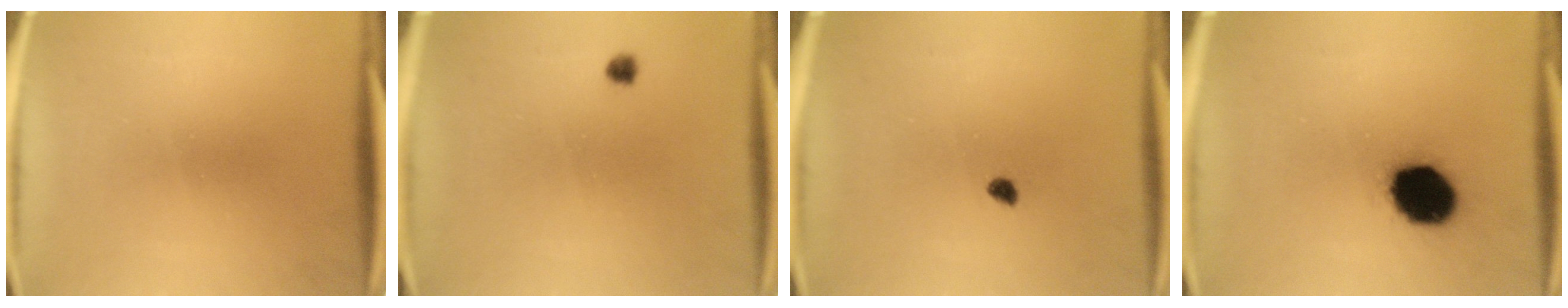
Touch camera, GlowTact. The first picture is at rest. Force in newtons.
{"total": 1.2}
{"total": 1.3}
{"total": 15.7}